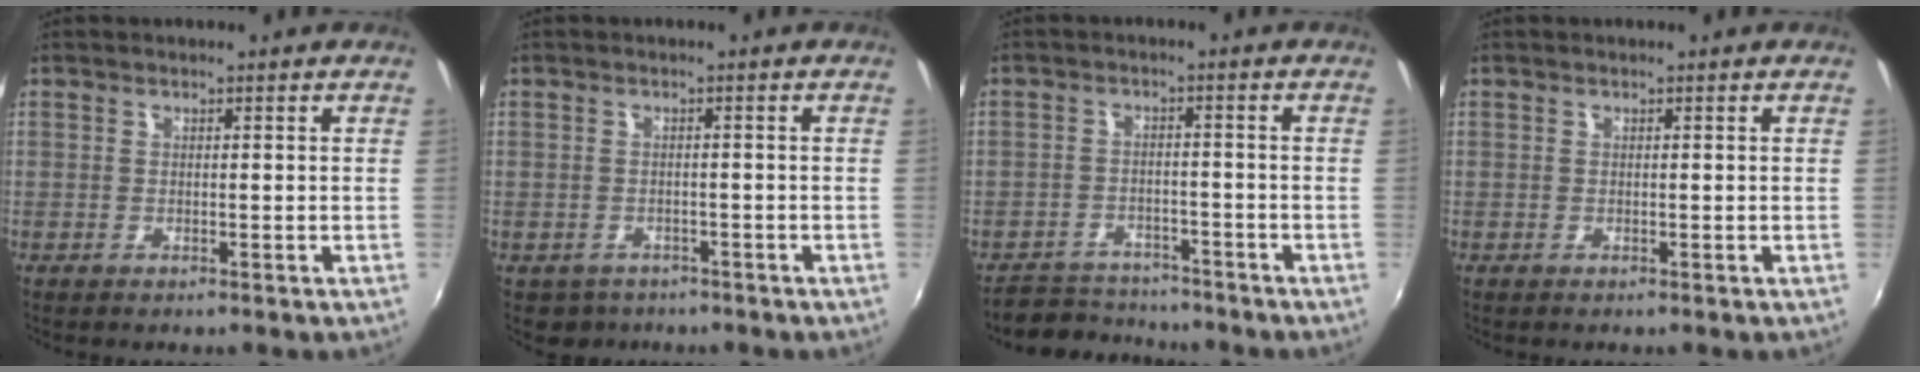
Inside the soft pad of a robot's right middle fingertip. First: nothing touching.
{"total": 3.1, "force": [-2.1, 2.3, 0.4], "torque": [-0.016, -0.005, -0.029]}
{"total": 7.3, "force": [-6.6, 3.1, 0.6], "torque": [-0.033, 0.013, -0.099]}
{"total": 0.0}